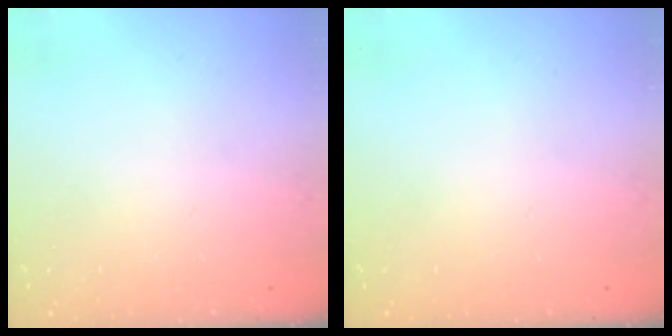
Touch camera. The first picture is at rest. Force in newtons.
{"total": 0.0}